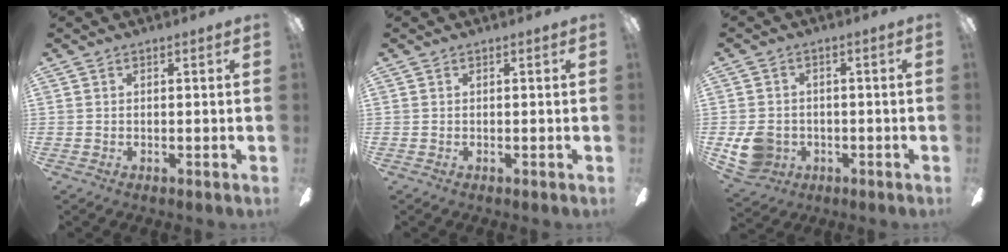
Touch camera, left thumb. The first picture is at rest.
{"total": 0.0}
{"total": 7.6, "force": [-2.0, 6.6, 3.1], "torque": [-0.066, 0.012, -0.036]}